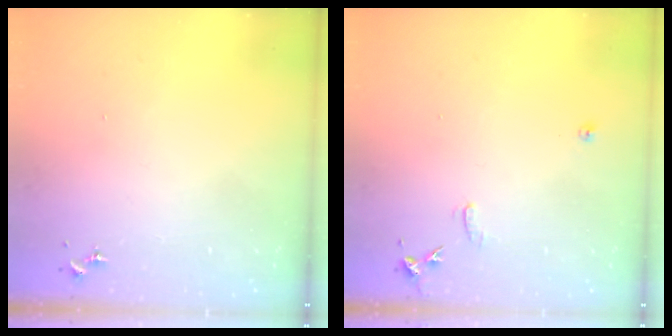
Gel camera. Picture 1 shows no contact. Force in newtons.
{"total": 7.5, "press": 7.5, "slide": 0.6}